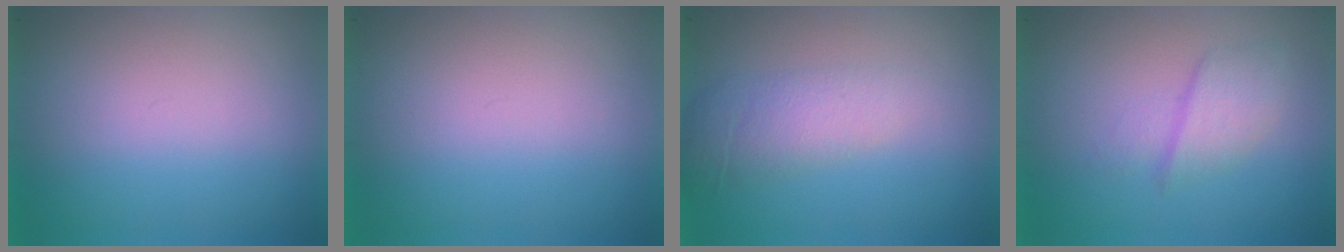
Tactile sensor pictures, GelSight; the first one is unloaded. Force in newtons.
{"total": 0.0}
{"total": 2.0}
{"total": 2.2}